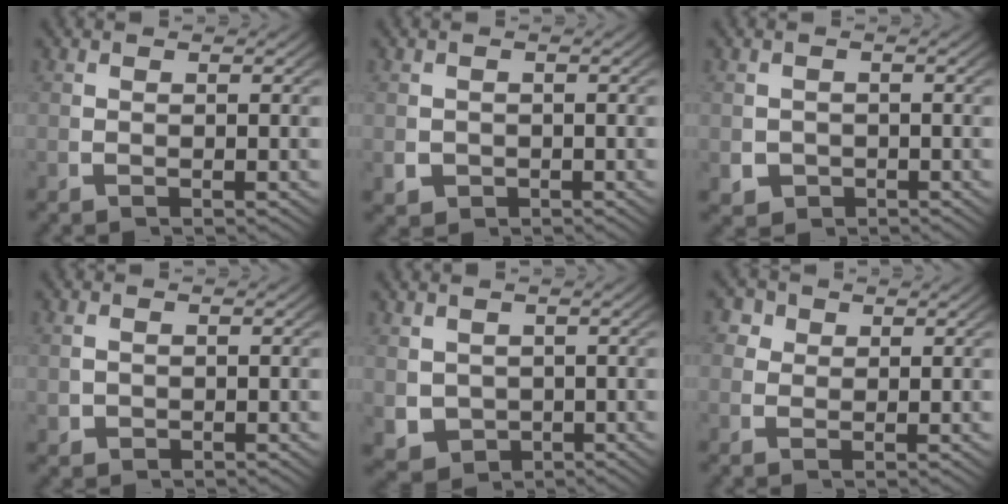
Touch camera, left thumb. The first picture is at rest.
{"total": 2.7, "force": [-0.9, 2.3, 0.9], "torque": [-0.025, -0.018, -0.005]}
{"total": 3.1, "force": [-1.2, 2.7, 1.1], "torque": [-0.027, -0.023, -0.009]}
{"total": 2.1, "force": [-0.1, 1.9, 0.9], "torque": [-0.025, -0.011, 0.005]}
{"total": 6.3, "force": [-1.3, 5.5, 2.9], "torque": [-0.065, -0.041, 0.000]}
{"total": 3.0, "force": [1.2, 2.5, 1.2], "torque": [-0.037, -0.010, 0.024]}